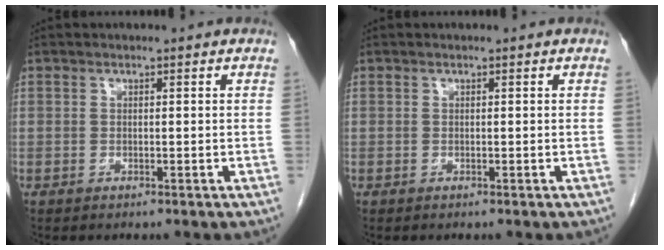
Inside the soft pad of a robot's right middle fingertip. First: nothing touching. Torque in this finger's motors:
{"motor_torque": [-0.07, 0.06, -0.01, 0.00]}